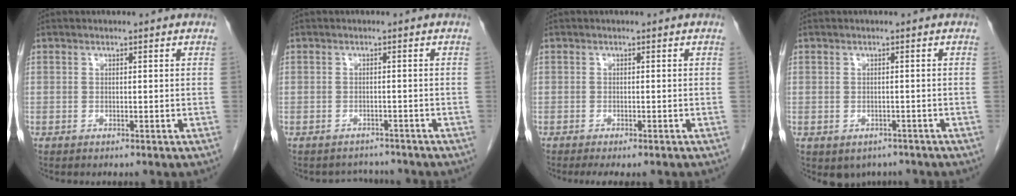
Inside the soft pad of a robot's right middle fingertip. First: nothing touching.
{"total": 3.0, "force": [-2.8, 1.1, -0.6], "torque": [0.007, 0.005, -0.040]}
{"total": 4.0, "force": [-3.2, 1.0, 2.2], "torque": [-0.024, -0.009, -0.043]}
{"total": 3.5, "force": [-2.4, 2.3, 0.8], "torque": [-0.005, 0.004, -0.027]}